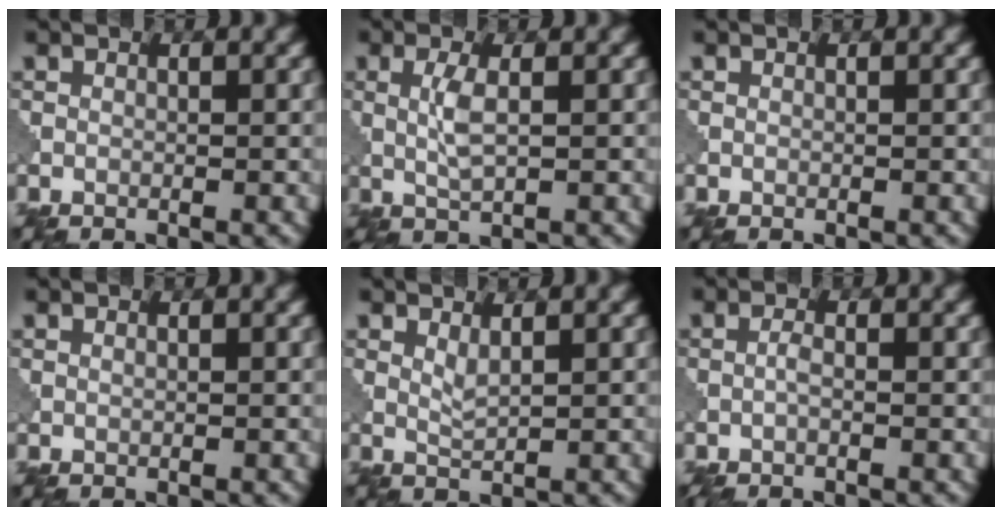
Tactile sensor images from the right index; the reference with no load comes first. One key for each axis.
{"total": 2.5, "fx": 0.2, "fy": 0.7, "fz": 2.4, "tx": -0.057, "ty": 0.002, "tz": 0.006}
{"total": 0.0}
{"total": 0.0}
{"total": 1.3, "fx": 0.8, "fy": 0.3, "fz": 1.0, "tx": -0.026, "ty": -0.002, "tz": 0.016}
{"total": 1.2, "fx": -0.6, "fy": 0.3, "fz": 1.0, "tx": -0.024, "ty": 0.002, "tz": -0.014}